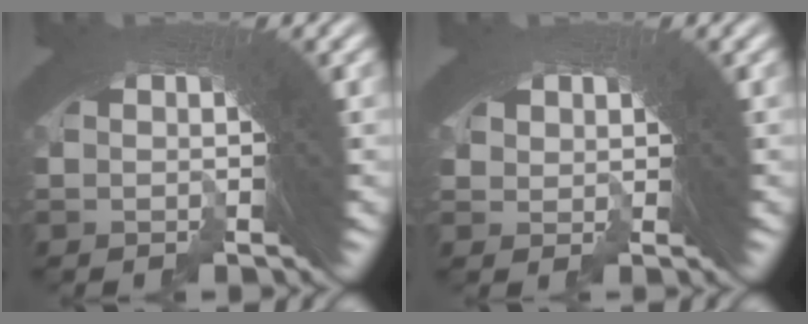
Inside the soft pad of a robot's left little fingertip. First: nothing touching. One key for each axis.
{"total": 1.9, "fx": -1.2, "fy": 0.3, "fz": -1.4, "tx": 0.003, "ty": -0.023, "tz": -0.008}